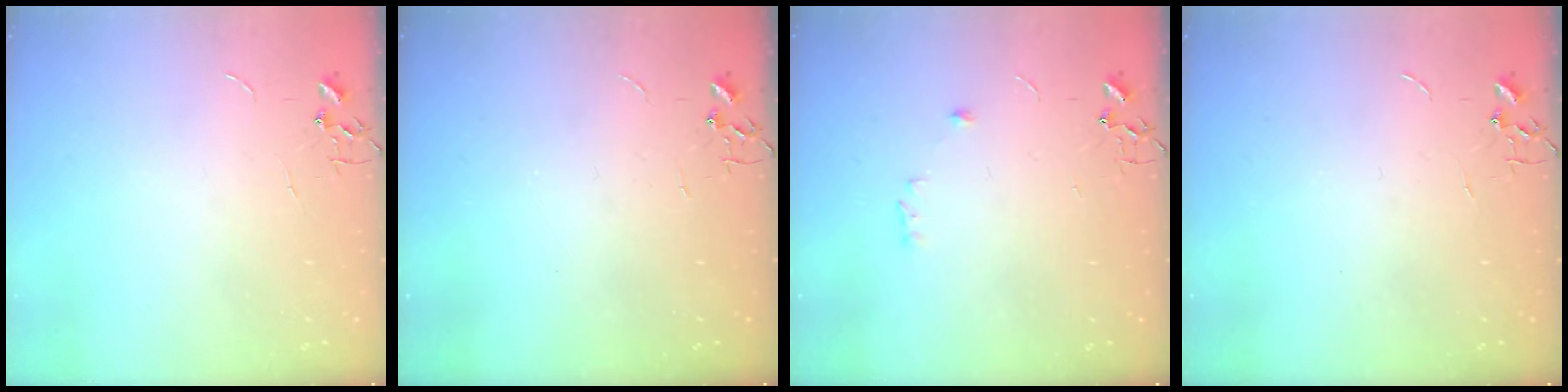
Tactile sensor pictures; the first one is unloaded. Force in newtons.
{"total": 0.0}
{"total": 4.9, "press": 4.8, "slide": 0.9}
{"total": 0.0}